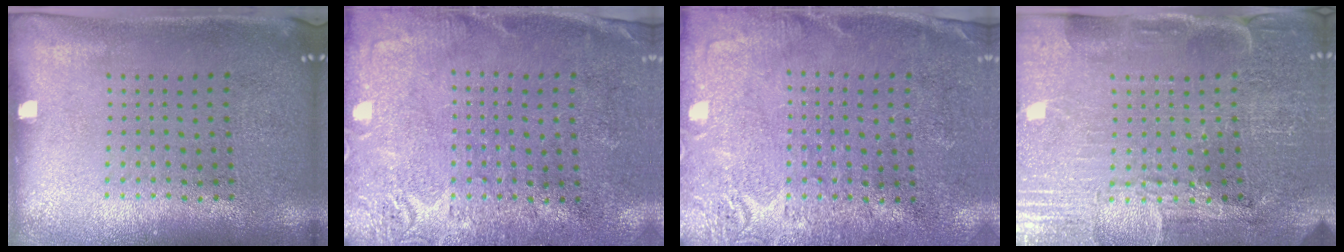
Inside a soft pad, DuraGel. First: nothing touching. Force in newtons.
{"total": 2.7, "press": 2.4, "slide": 1.2}
{"total": 2.7, "press": 2.4, "slide": 1.1}
{"total": 3.9, "press": 3.8, "slide": 1.1}